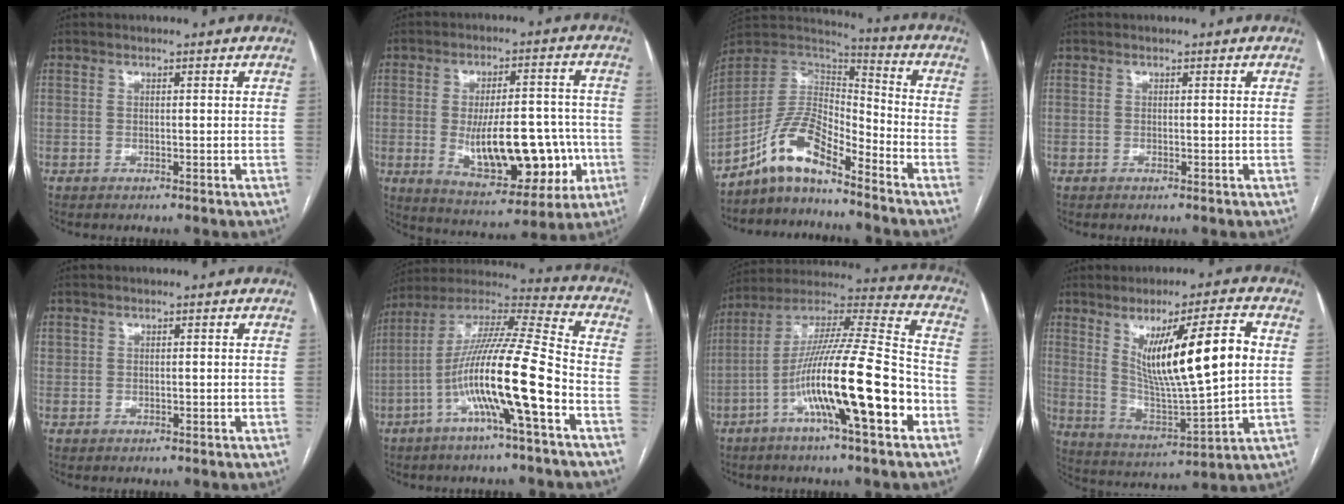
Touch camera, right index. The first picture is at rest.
{"total": 16.3, "force": [-2.9, 6.6, 14.6], "torque": [-0.218, 0.009, -0.028]}
{"total": 10.9, "force": [-8.1, 3.0, 6.6], "torque": [-0.136, 0.034, -0.150]}
{"total": 0.0}
{"total": 0.7, "force": [0.3, 0.6, 0.2], "torque": [-0.001, 0.006, 0.005]}
{"total": 16.8, "force": [-5.7, 0.0, 15.8], "torque": [-0.293, 0.007, -0.109]}
{"total": 19.9, "force": [-7.1, 1.3, 18.5], "torque": [-0.326, 0.000, -0.125]}
{"total": 16.1, "force": [3.8, 1.1, 15.6], "torque": [-0.265, -0.010, 0.070]}